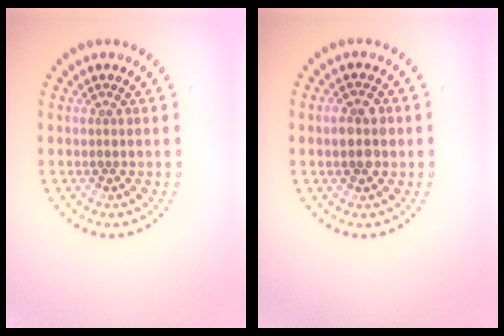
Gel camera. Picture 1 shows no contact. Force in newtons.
{"total": 2.9, "press": 2.9, "slide": 0.1}